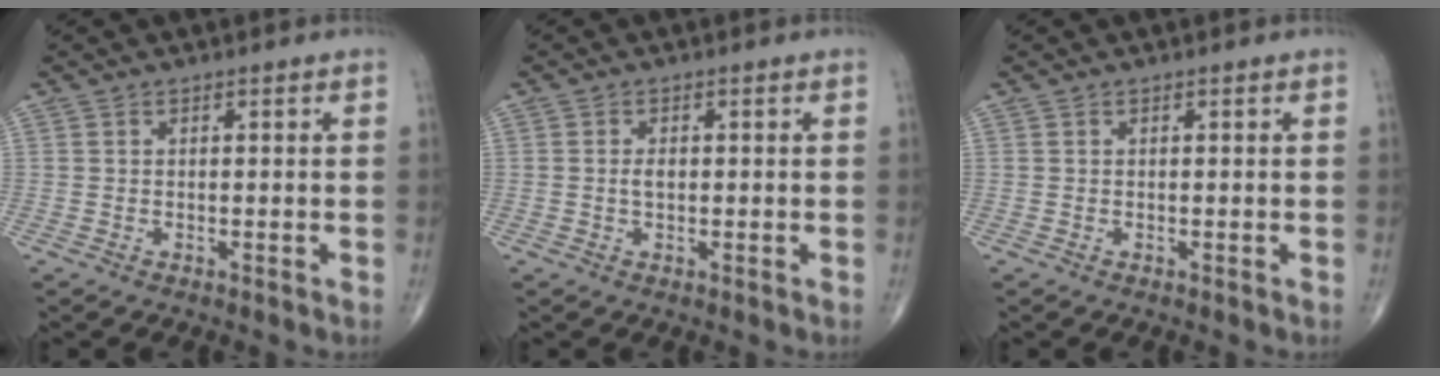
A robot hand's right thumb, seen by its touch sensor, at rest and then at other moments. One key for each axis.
{"total": 1.7, "fx": 0.0, "fy": 1.0, "fz": 1.3, "tx": -0.025, "ty": 0.001, "tz": -0.002}
{"total": 0.0}